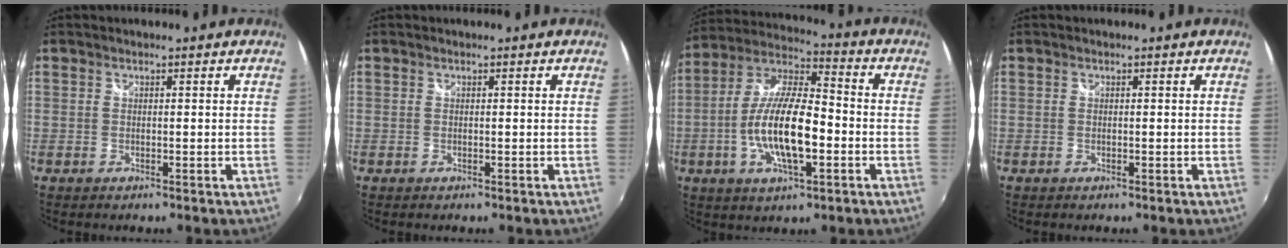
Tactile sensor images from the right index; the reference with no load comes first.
{"total": 0.0}
{"total": 15.5, "force": [-3.7, 5.1, 14.1], "torque": [-0.279, -0.002, -0.071]}
{"total": 0.0}